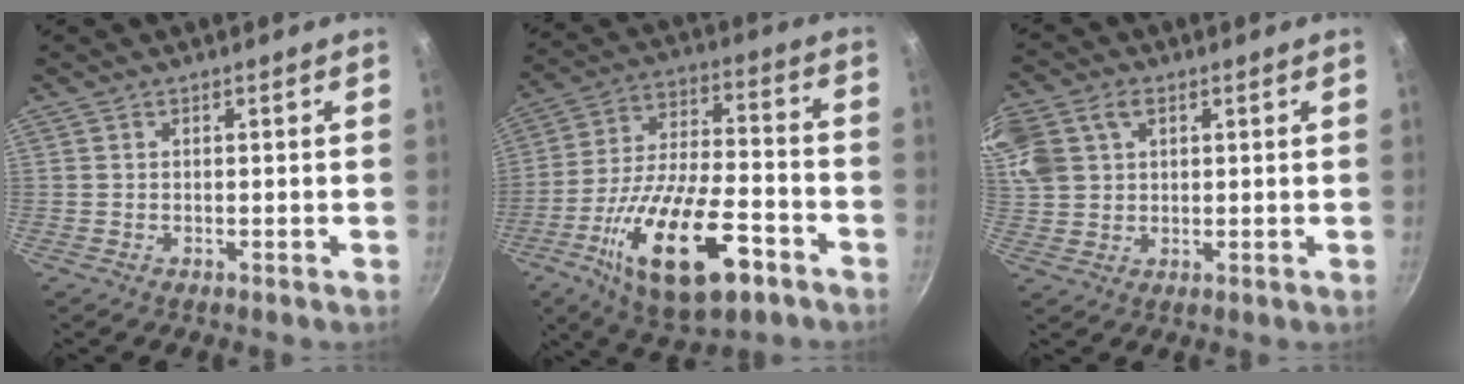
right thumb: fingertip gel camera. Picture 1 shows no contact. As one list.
[{"total": 22.7, "force": [-10.2, 9.6, 17.9], "torque": [-0.302, 0.029, -0.170]}, {"total": 17.4, "force": [6.6, 12.8, 9.6], "torque": [-0.250, 0.052, 0.132]}]